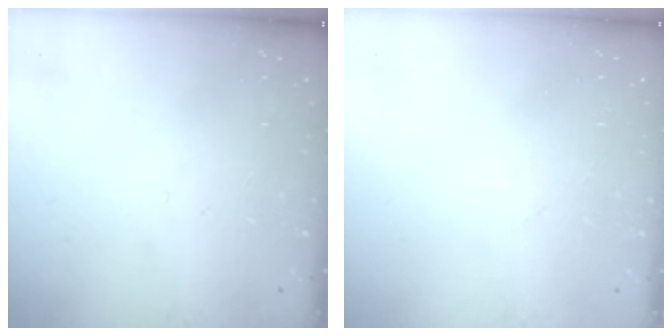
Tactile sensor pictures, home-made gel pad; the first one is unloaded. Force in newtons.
{"total": 0.0}